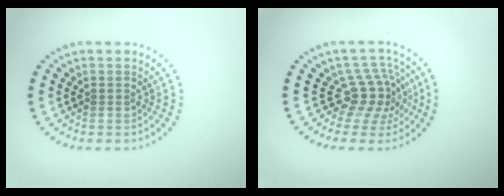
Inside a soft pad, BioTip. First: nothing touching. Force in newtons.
{"total": 3.6, "press": 2.7, "slide": 2.4}